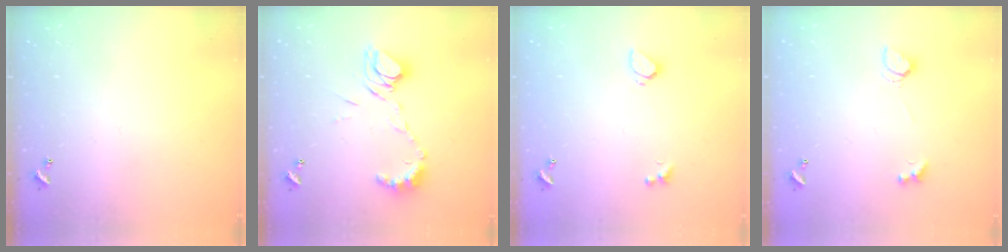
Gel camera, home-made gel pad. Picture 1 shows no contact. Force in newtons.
{"total": 11.4, "press": 11.4, "slide": 1.0}
{"total": 1.4, "press": 1.2, "slide": 0.6}
{"total": 2.5, "press": 2.4, "slide": 0.6}